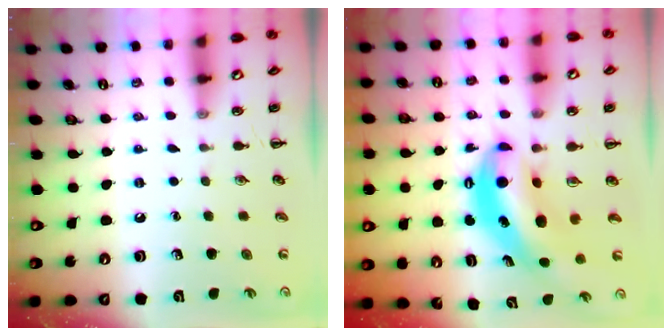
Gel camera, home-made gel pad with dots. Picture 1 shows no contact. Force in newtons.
{"total": 8.0, "press": 7.8, "slide": 1.8}